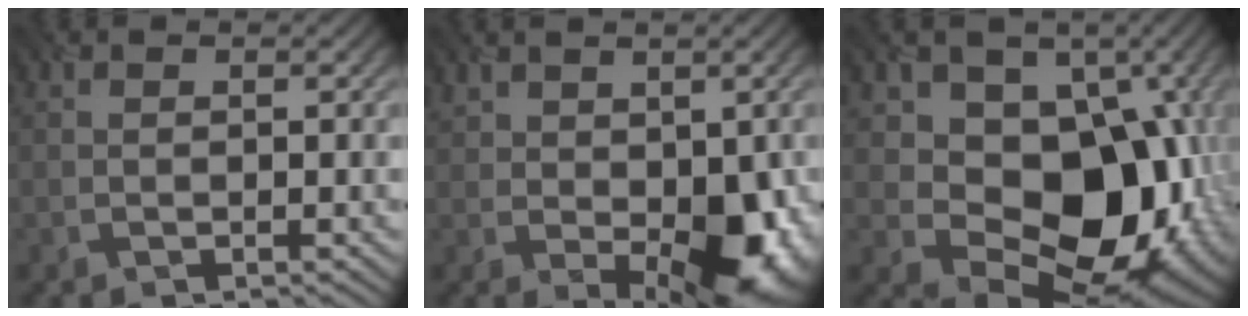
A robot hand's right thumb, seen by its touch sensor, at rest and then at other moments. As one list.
[{"total": 9.4, "force": [-1.0, 6.0, 7.3], "torque": [-0.116, -0.033, 0.007]}, {"total": 16.2, "force": [0.5, 12.4, 10.4], "torque": [-0.131, -0.024, 0.012]}]